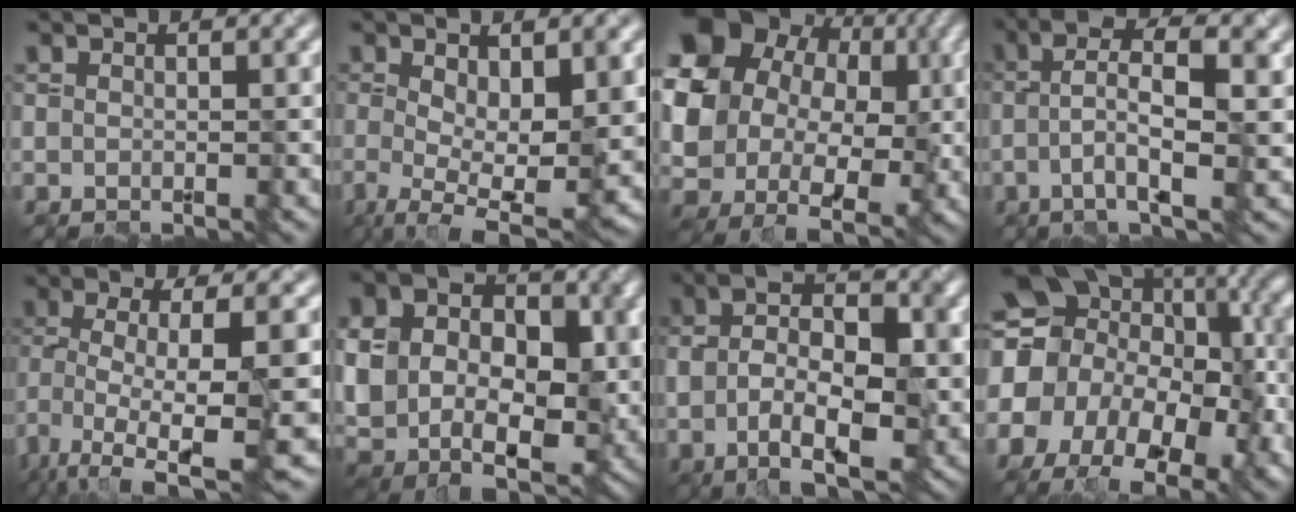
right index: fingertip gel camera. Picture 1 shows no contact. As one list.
[{"total": 10.6, "force": [-1.8, 4.2, 9.6], "torque": [-0.167, -0.030, -0.021]}, {"total": 20.0, "force": [6.2, 16.6, 9.3], "torque": [-0.218, 0.028, 0.090]}, {"total": 5.4, "force": [-0.5, 1.2, 5.2], "torque": [-0.097, 0.012, -0.011]}, {"total": 10.0, "force": [-4.0, 2.7, 8.8], "torque": [-0.154, -0.005, -0.071]}, {"total": 14.1, "force": [1.4, 10.7, 9.2], "torque": [-0.165, -0.005, 0.037]}, {"total": 9.3, "force": [-1.4, 4.7, 7.9], "torque": [-0.141, 0.005, -0.030]}, {"total": 19.1, "force": [-3.1, 14.7, 11.8], "torque": [-0.221, -0.002, -0.051]}]